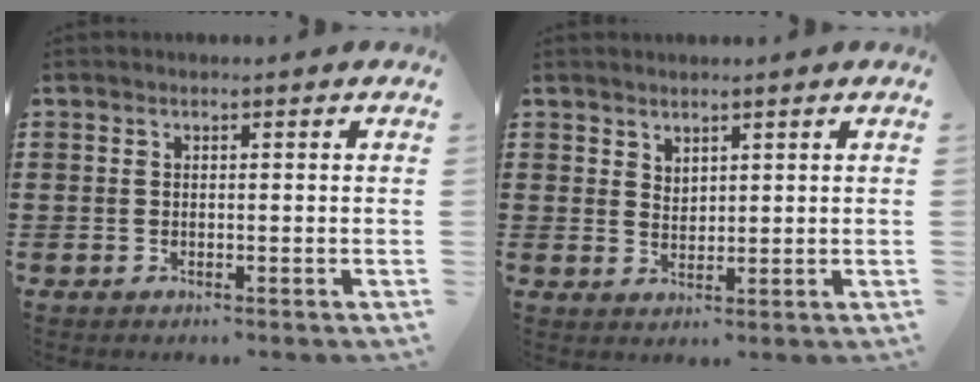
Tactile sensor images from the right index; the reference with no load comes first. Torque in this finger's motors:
{"motor_torque": [-0.34, 0.30, -0.04, -0.01]}